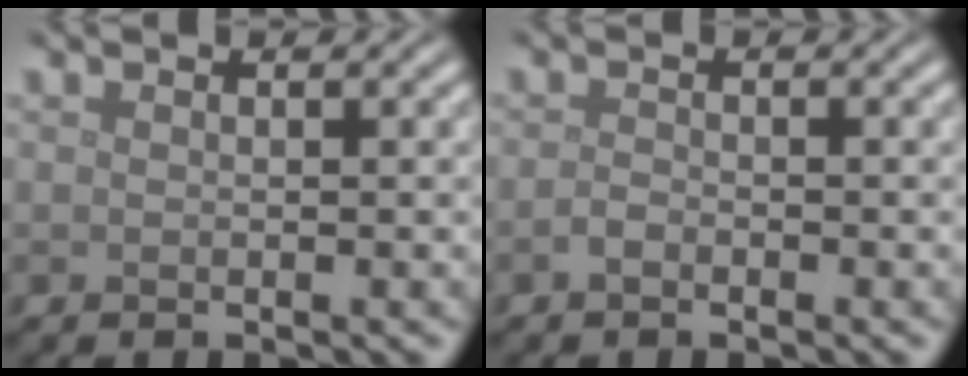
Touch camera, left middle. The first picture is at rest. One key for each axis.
{"total": 0.8, "fx": -0.5, "fy": 0.4, "fz": 0.5, "tx": -0.011, "ty": 0.000, "tz": -0.013}